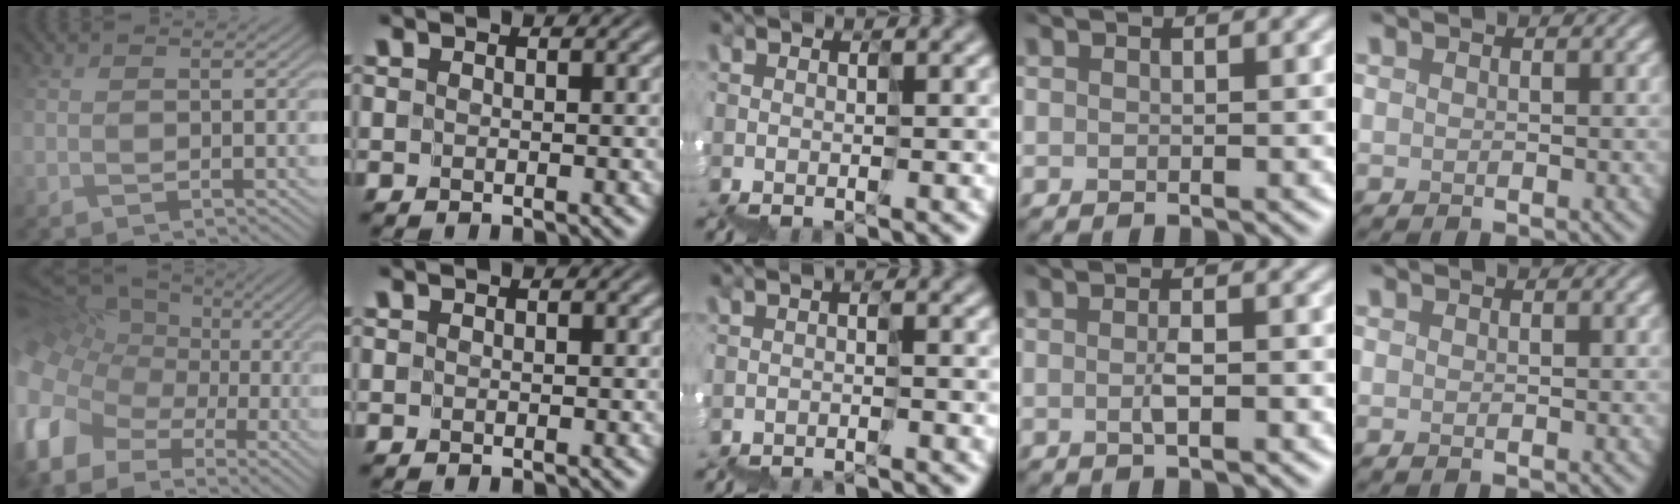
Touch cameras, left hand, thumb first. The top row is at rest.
{"thumb": {"total": 13.4, "force": [-2.2, 10.1, 8.5], "torque": [-0.243, -0.011, -0.038]}, "middle": {"total": 2.2, "force": [-2.2, 0.0, 0.1], "torque": [0.008, 0.002, -0.026]}, "ring": {"total": 1.6, "force": [-1.0, 0.3, 1.2], "torque": [-0.023, -0.001, -0.012]}}